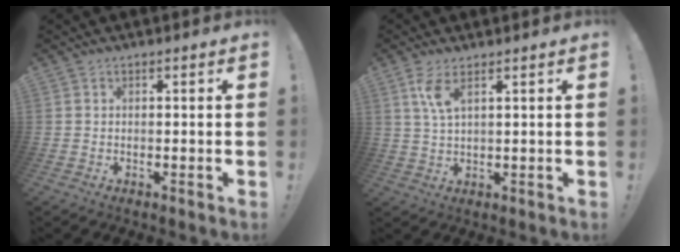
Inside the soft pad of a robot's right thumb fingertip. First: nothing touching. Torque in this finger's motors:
{"motor_torque": [0.05, 0.06, 0.47, 0.23, 0.02]}